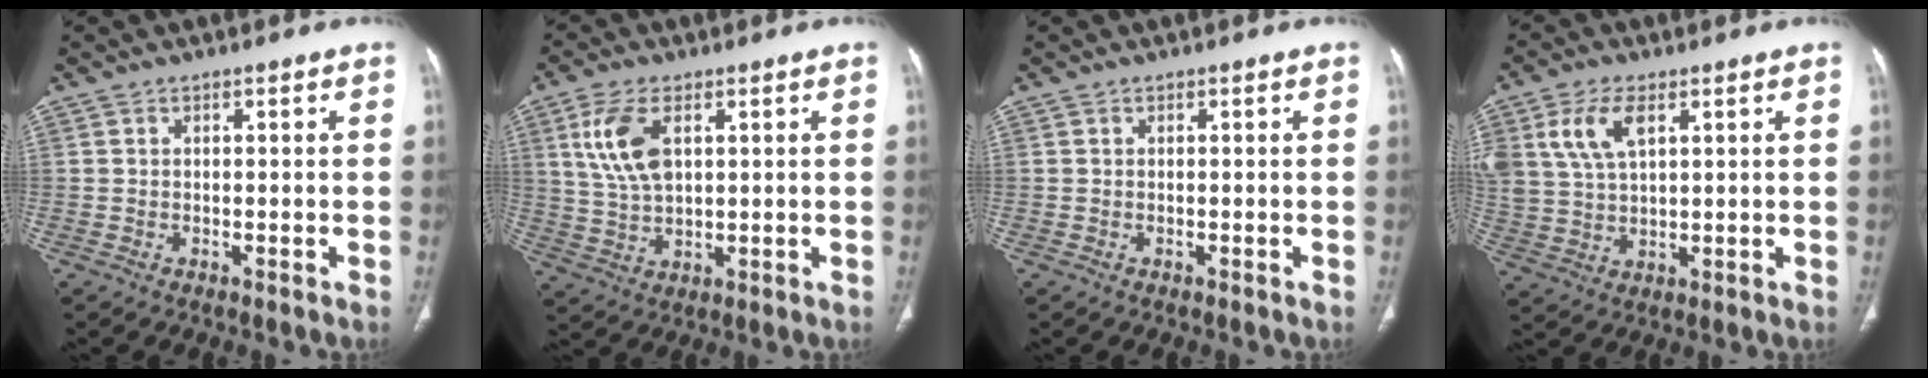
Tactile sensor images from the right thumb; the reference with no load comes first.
{"total": 9.5, "force": [3.1, 5.0, 7.4], "torque": [-0.152, -0.005, 0.067]}
{"total": 0.0}
{"total": 9.4, "force": [4.0, 5.0, 6.9], "torque": [-0.143, -0.004, 0.082]}